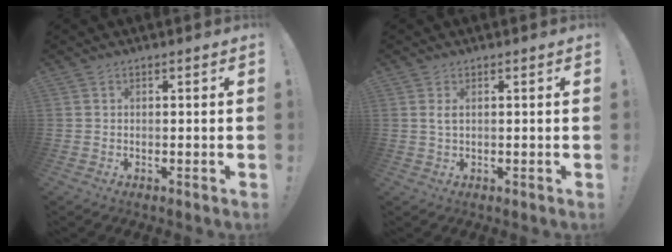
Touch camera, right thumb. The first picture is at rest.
{"total": 2.0, "force": [0.8, 0.3, 1.9], "torque": [-0.031, -0.001, 0.012]}